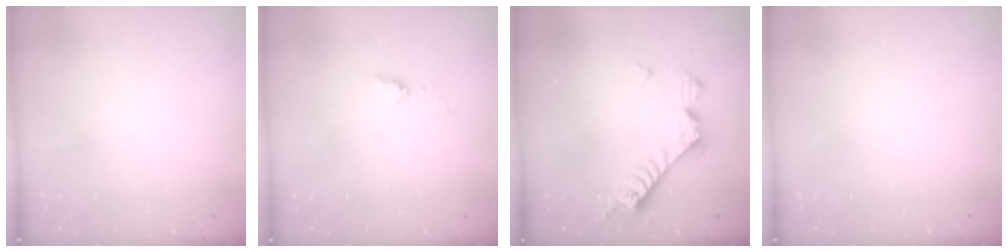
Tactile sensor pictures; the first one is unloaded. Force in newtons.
{"total": 4.6, "press": 4.5, "slide": 0.5}
{"total": 7.9, "press": 7.9, "slide": 0.7}
{"total": 0.0}